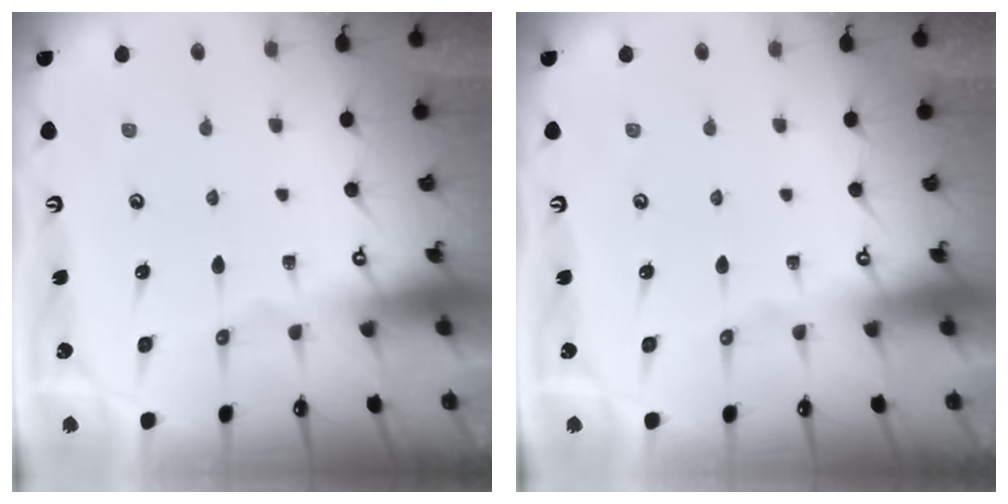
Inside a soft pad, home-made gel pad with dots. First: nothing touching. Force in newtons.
{"total": 0.0}